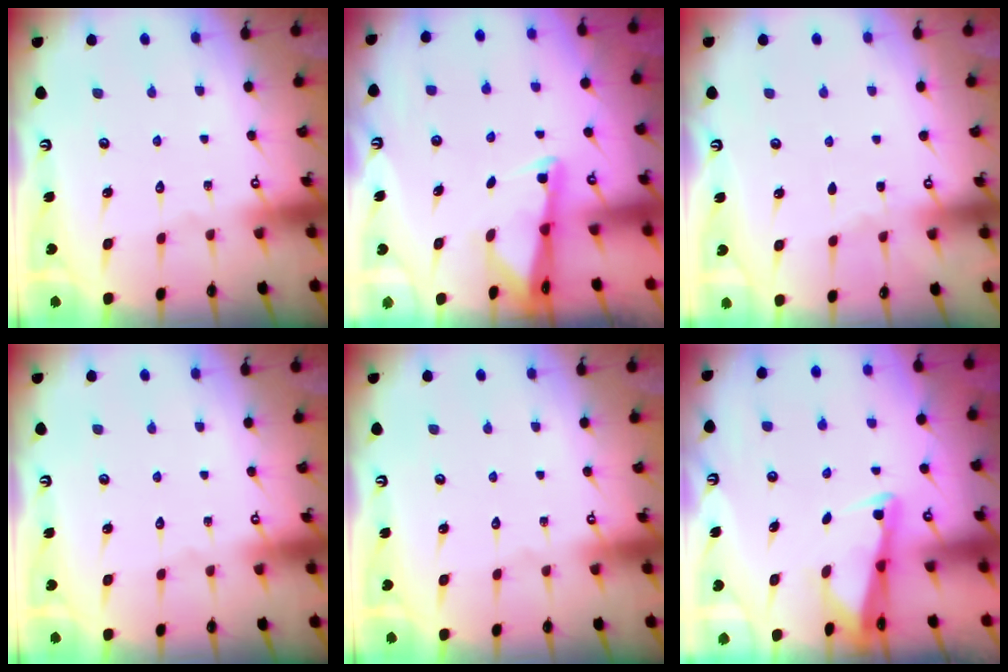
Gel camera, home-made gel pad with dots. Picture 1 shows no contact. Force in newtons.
{"total": 2.1, "press": 2.0, "slide": 0.3}
{"total": 0.7, "press": 0.7, "slide": 0.2}
{"total": 0.0}
{"total": 0.0}
{"total": 2.8, "press": 2.7, "slide": 0.6}